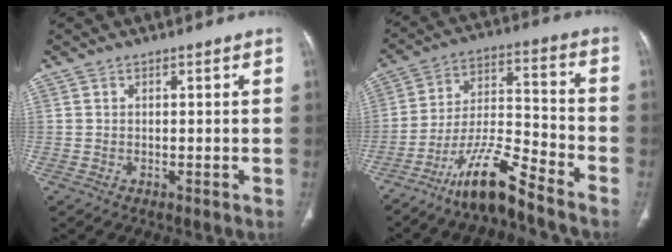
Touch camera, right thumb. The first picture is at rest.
{"total": 12.2, "force": [-9.8, 1.5, 7.2], "torque": [-0.136, 0.072, -0.182]}